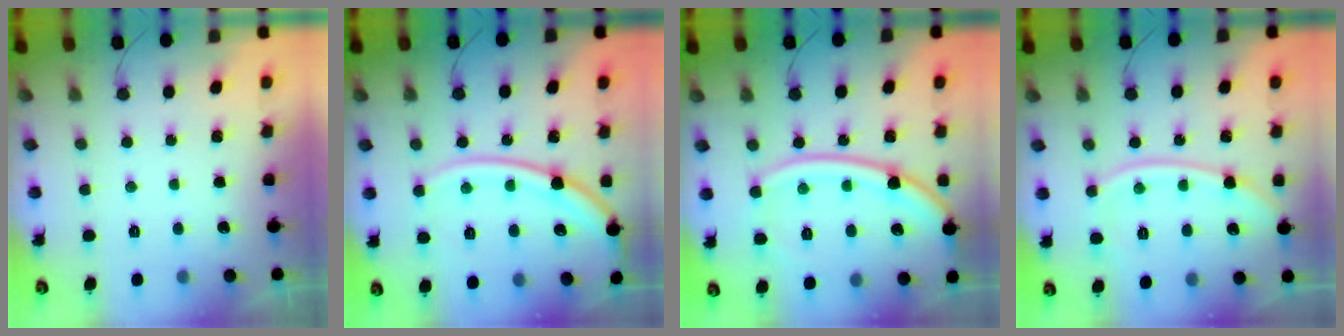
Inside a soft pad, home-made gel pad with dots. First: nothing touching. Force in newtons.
{"total": 15.6, "press": 15.5, "slide": 1.7}
{"total": 17.7, "press": 17.6, "slide": 1.8}
{"total": 11.8, "press": 11.7, "slide": 1.6}